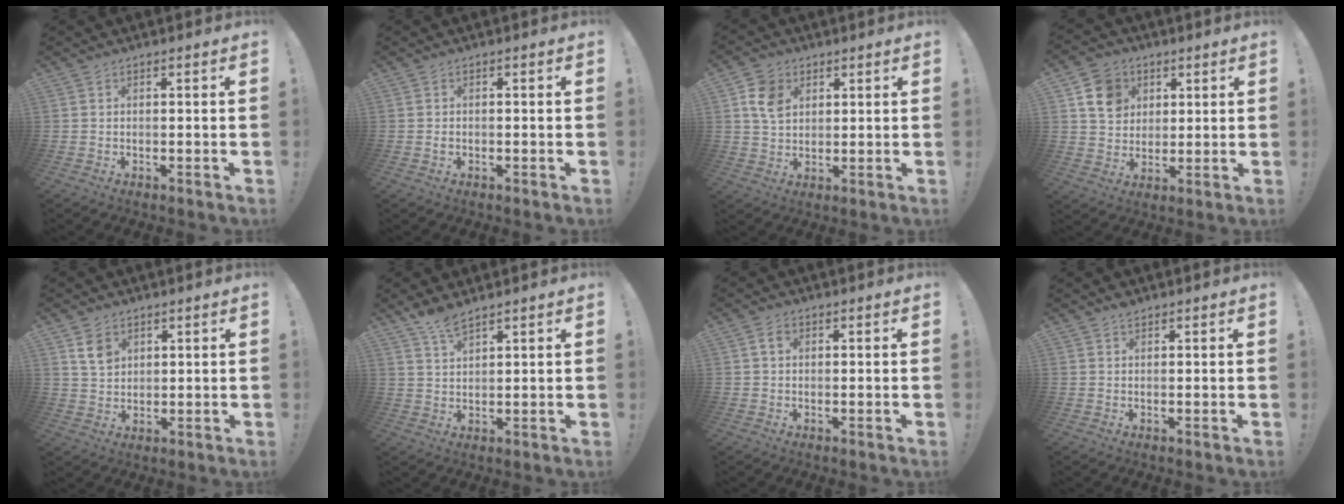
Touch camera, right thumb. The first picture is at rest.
{"total": 0.6, "force": [-0.3, 0.5, 0.2], "torque": [-0.006, 0.003, -0.006]}
{"total": 8.8, "force": [3.3, 6.7, 4.6], "torque": [-0.075, 0.005, 0.069]}
{"total": 11.5, "force": [4.8, 9.6, 4.1], "torque": [-0.059, -0.013, 0.099]}
{"total": 6.3, "force": [3.2, 4.8, 2.6], "torque": [-0.040, -0.007, 0.060]}
{"total": 5.0, "force": [4.1, 1.3, 2.6], "torque": [-0.048, -0.024, 0.074]}
{"total": 2.3, "force": [0.8, 1.4, 1.6], "torque": [-0.021, 0.000, 0.012]}
{"total": 1.4, "force": [1.3, 0.5, 0.0], "torque": [0.006, -0.003, 0.023]}